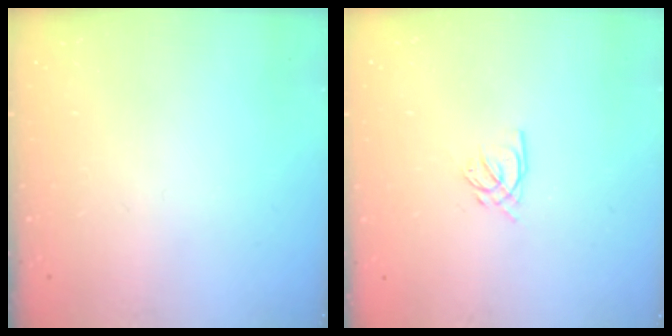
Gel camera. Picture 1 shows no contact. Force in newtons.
{"total": 4.2, "press": 4.1, "slide": 0.4}